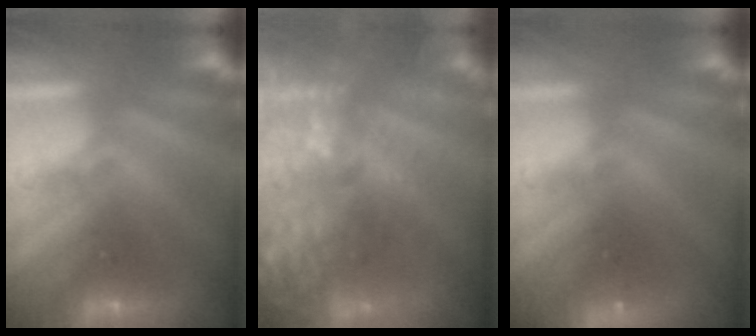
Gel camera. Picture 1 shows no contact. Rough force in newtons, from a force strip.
{"total": 8.9}
{"total": 3.4}